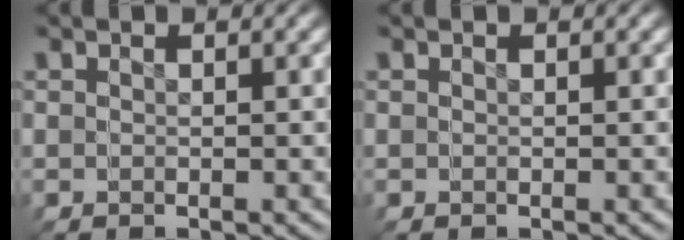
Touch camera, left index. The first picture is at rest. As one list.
[{"total": 0.0}]